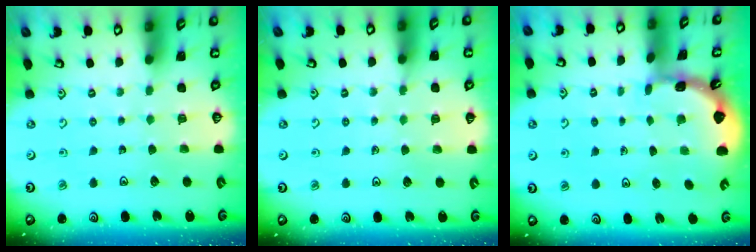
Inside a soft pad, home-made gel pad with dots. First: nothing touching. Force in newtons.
{"total": 4.0, "press": 3.9, "slide": 0.9}
{"total": 1.6, "press": 1.6, "slide": 0.2}